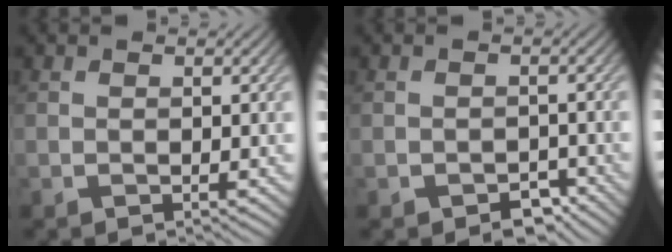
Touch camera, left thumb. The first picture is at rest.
{"total": 2.8, "force": [-1.9, 1.6, 1.3], "torque": [-0.017, -0.006, -0.027]}